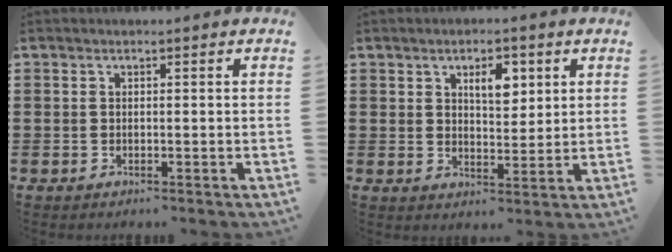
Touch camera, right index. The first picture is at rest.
{"total": 4.8, "force": [2.2, 2.4, 3.6], "torque": [-0.055, 0.002, 0.031]}